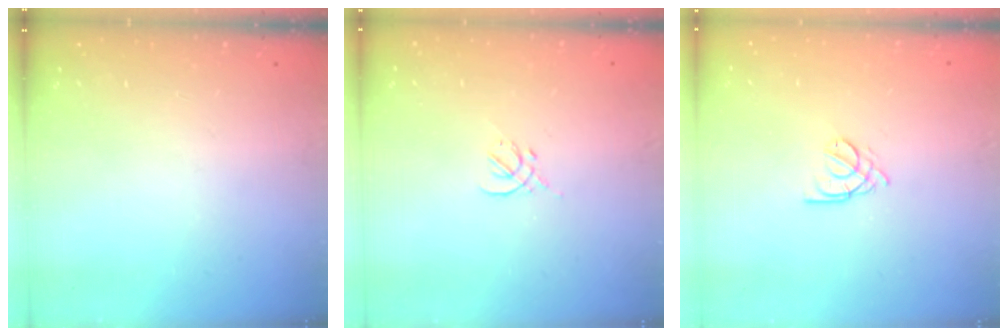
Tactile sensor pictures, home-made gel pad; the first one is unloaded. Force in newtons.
{"total": 0.0}
{"total": 1.6, "press": 1.5, "slide": 0.5}